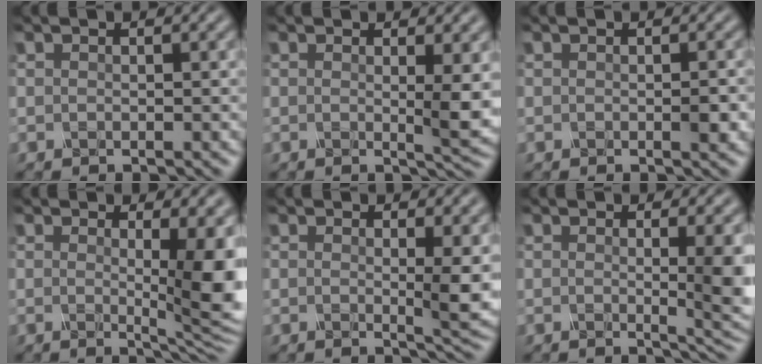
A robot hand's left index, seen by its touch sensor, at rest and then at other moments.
{"total": 2.6, "force": [0.7, 0.4, 2.5], "torque": [-0.036, -0.010, 0.010]}
{"total": 0.9, "force": [-0.3, 0.3, 0.7], "torque": [-0.014, -0.003, -0.003]}
{"total": 7.3, "force": [1.0, 1.9, 7.0], "torque": [-0.088, -0.011, 0.015]}
{"total": 3.0, "force": [0.8, 0.6, 2.9], "torque": [-0.041, -0.010, 0.012]}
{"total": 4.2, "force": [0.7, 1.2, 4.0], "torque": [-0.043, -0.011, 0.009]}